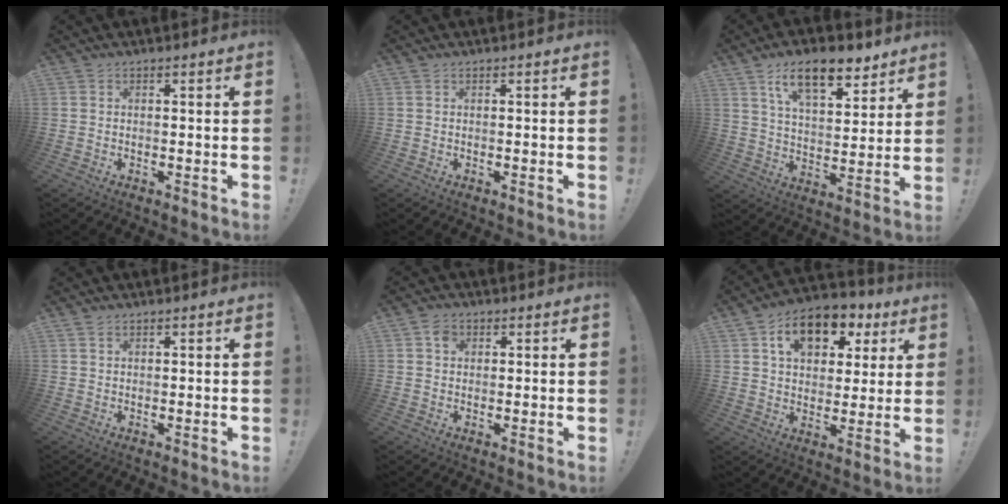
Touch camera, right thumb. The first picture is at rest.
{"total": 0.0}
{"total": 14.3, "force": [9.5, 6.2, 8.8], "torque": [-0.136, -0.046, 0.166]}
{"total": 1.0, "force": [0.7, 0.6, 0.5], "torque": [-0.004, -0.002, 0.012]}
{"total": 2.9, "force": [0.8, 2.4, 1.4], "torque": [-0.016, 0.002, 0.011]}
{"total": 13.8, "force": [7.0, 9.1, 7.6], "torque": [-0.112, -0.028, 0.126]}